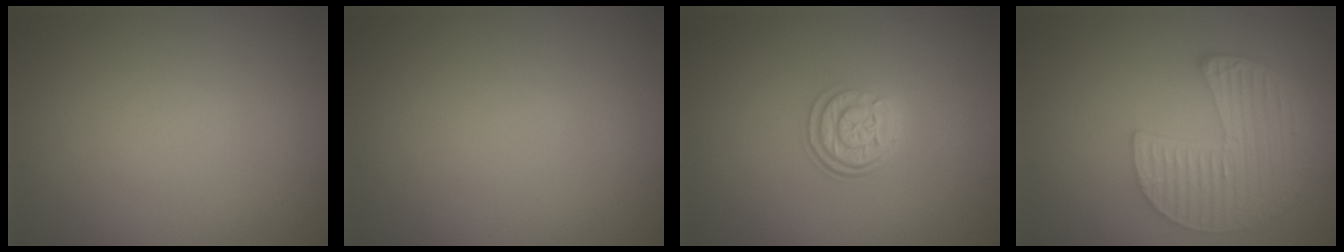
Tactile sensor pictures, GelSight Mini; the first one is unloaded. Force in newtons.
{"total": 0.0}
{"total": 3.0, "press": 2.4, "slide": 1.7}
{"total": 5.6, "press": 4.2, "slide": 3.7}